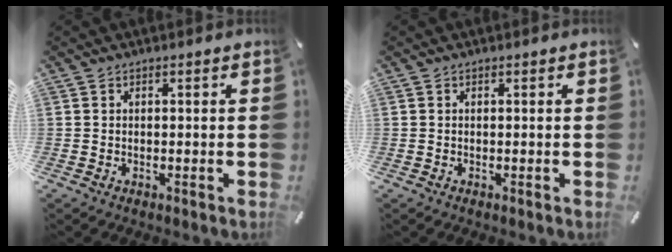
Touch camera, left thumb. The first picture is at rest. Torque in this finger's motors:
{"motor_torque": [-0.17, -0.33, -0.03, 0.11, 0.00]}